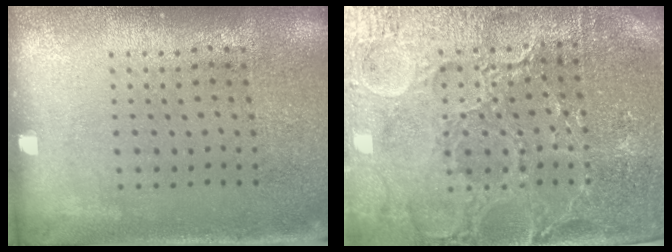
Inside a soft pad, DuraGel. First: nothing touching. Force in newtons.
{"total": 4.2, "press": 4.1, "slide": 1.1}